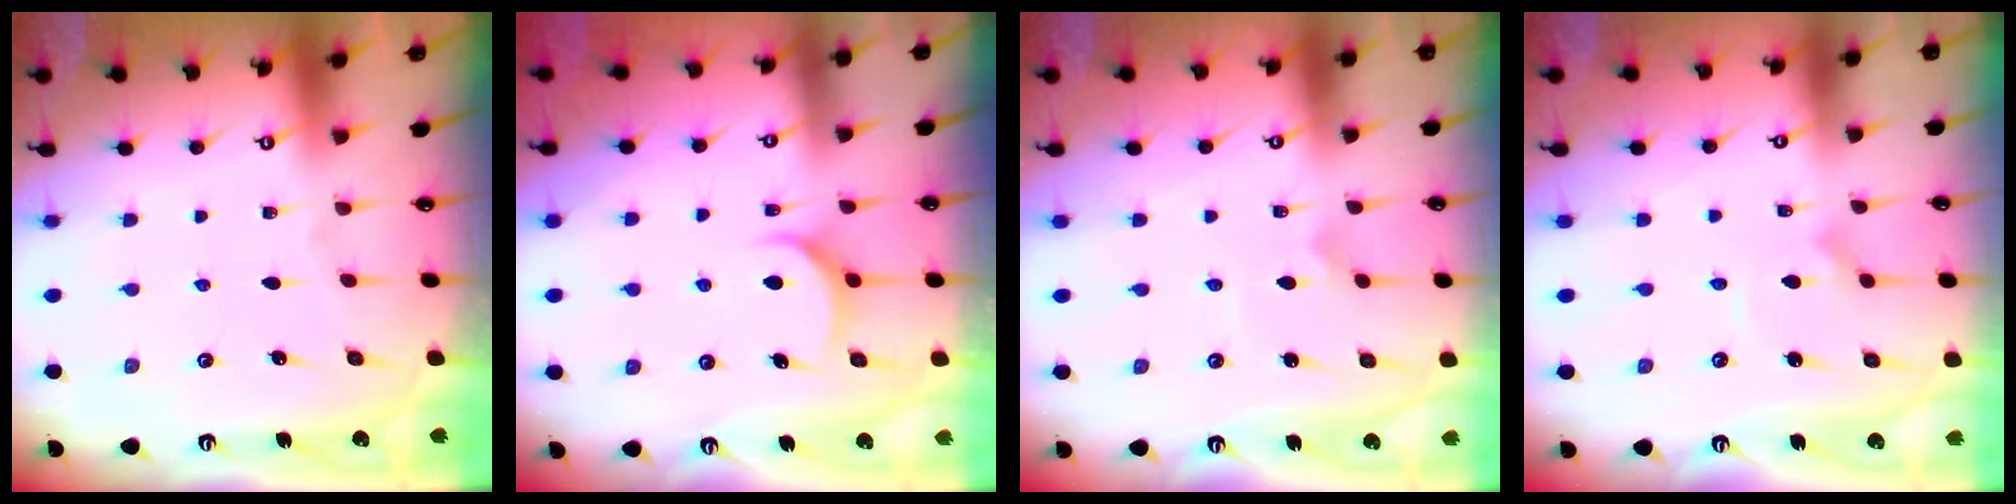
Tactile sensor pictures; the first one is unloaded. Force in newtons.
{"total": 5.8, "press": 5.8, "slide": 0.4}
{"total": 2.9, "press": 2.9, "slide": 0.2}
{"total": 2.4, "press": 2.4, "slide": 0.2}